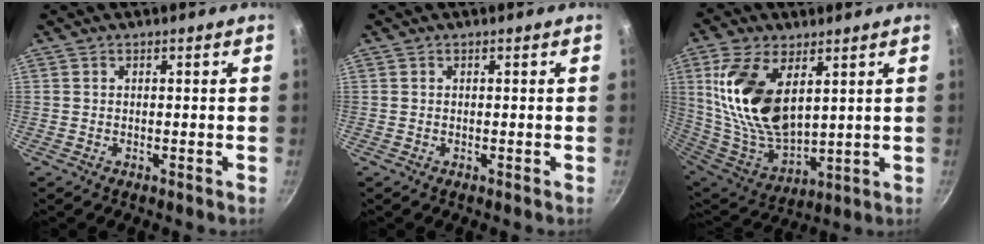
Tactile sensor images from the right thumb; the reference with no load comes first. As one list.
[{"total": 0.0}, {"total": 19.4, "force": [6.3, 10.6, 14.9], "torque": [-0.285, -0.042, 0.136]}]